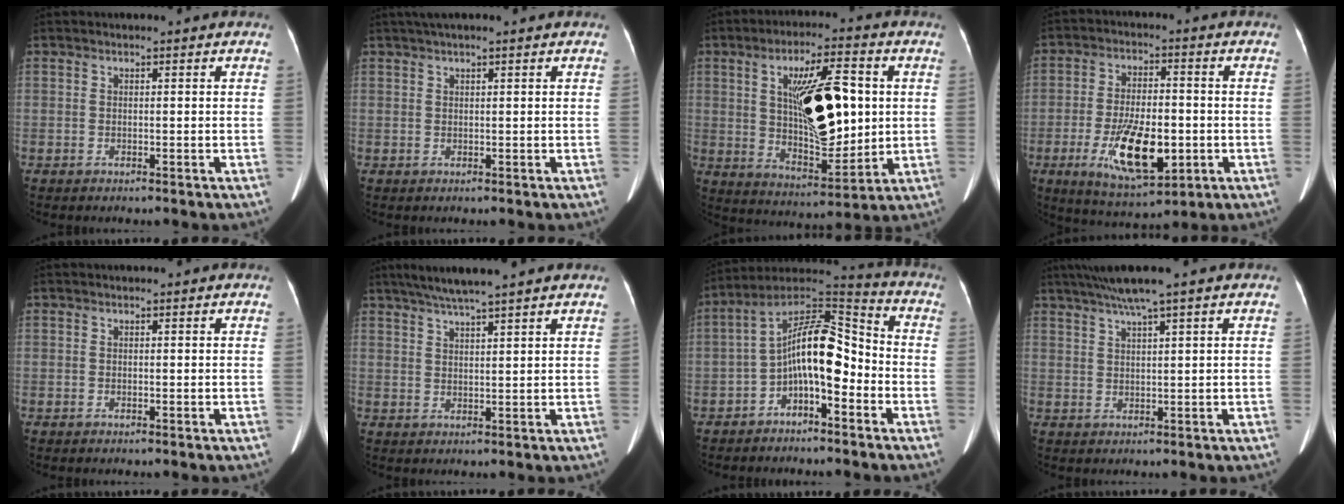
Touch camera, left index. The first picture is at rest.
{"total": 3.4, "force": [2.6, 0.1, 2.2], "torque": [-0.035, 0.032, 0.045]}
{"total": 15.5, "force": [2.4, 4.7, 14.6], "torque": [-0.247, 0.007, 0.043]}
{"total": 12.4, "force": [-3.4, 4.6, 10.9], "torque": [-0.206, -0.012, -0.052]}
{"total": 0.0}
{"total": 8.3, "force": [6.8, -0.5, 4.7], "torque": [-0.078, 0.027, 0.103]}
{"total": 11.5, "force": [-3.2, 4.0, 10.2], "torque": [-0.183, 0.048, -0.054]}
{"total": 5.0, "force": [3.6, -1.1, 3.3], "torque": [-0.066, 0.016, 0.069]}